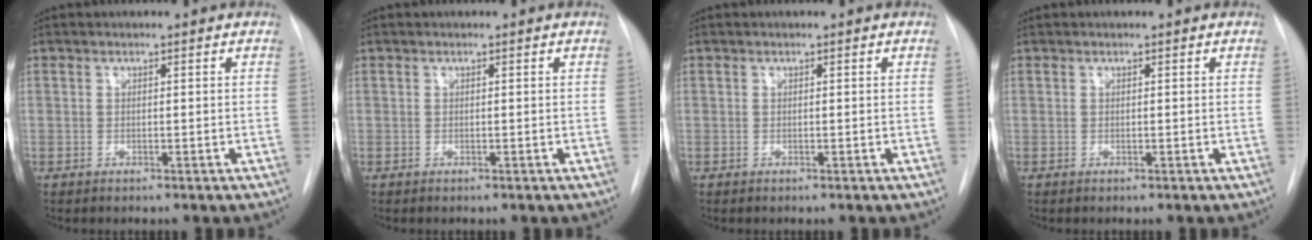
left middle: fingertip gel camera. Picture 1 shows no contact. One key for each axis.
{"total": 0.0}
{"total": 0.0}
{"total": 0.0}